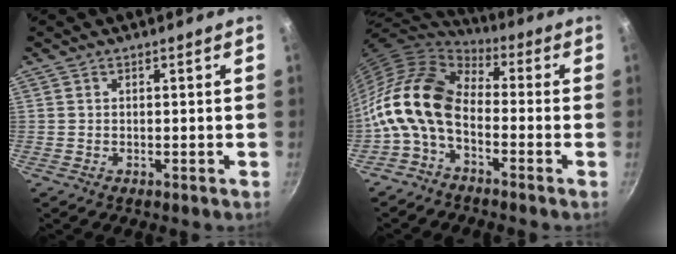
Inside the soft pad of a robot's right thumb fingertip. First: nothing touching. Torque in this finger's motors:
{"motor_torque": [1.17, 2.51, 1.38, -1.39, 0.30]}